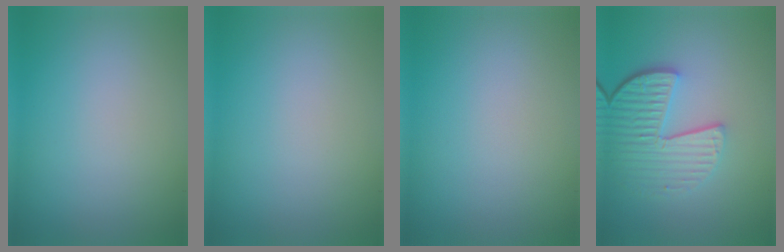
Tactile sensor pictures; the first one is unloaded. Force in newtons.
{"total": 0.0}
{"total": 0.0}
{"total": 5.5, "press": 4.1, "slide": 3.6}